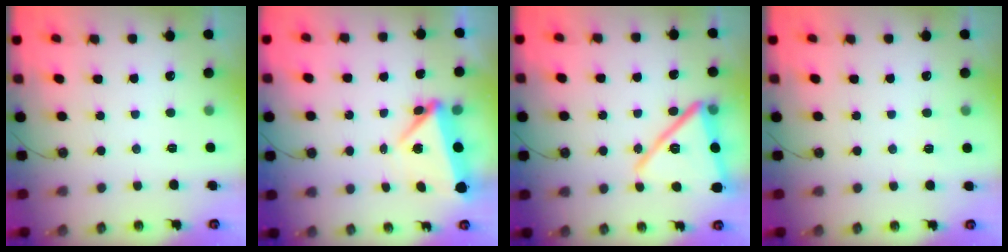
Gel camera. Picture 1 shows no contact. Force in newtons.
{"total": 7.3, "press": 7.2, "slide": 0.5}
{"total": 17.5, "press": 16.8, "slide": 5.1}
{"total": 2.5, "press": 2.4, "slide": 0.4}